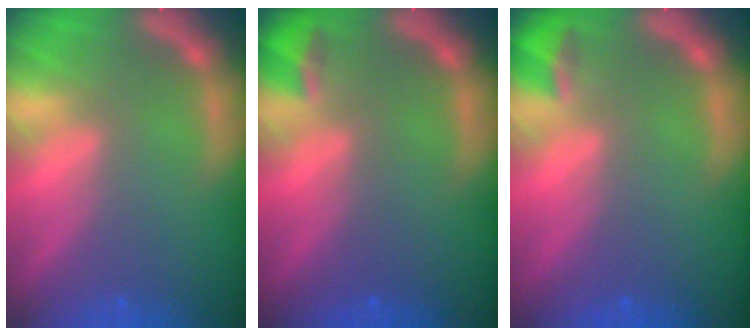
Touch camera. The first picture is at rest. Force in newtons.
{"total": 1.9}
{"total": 1.9}